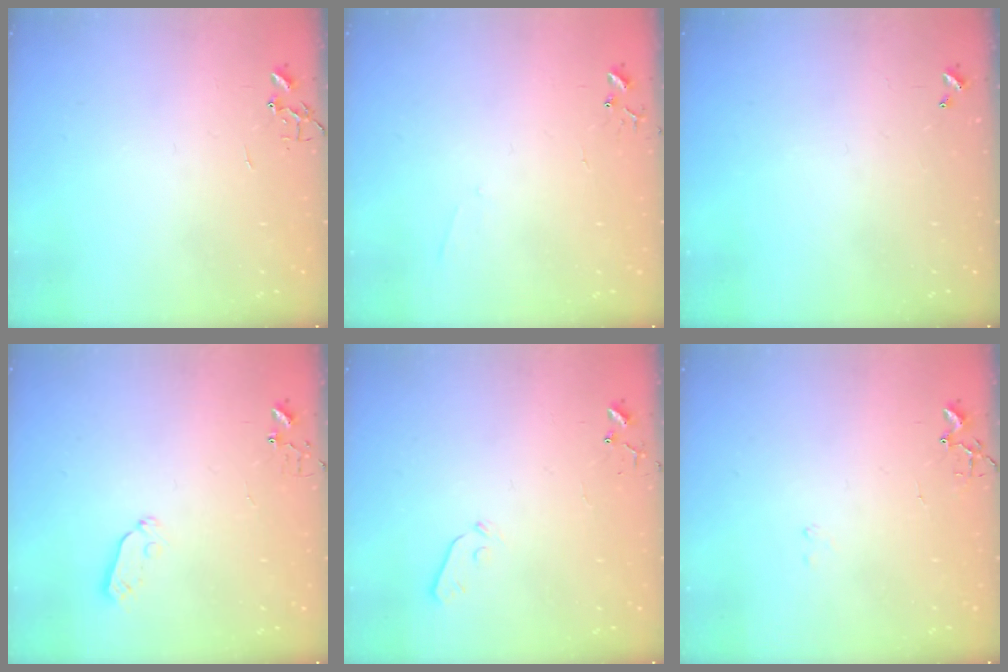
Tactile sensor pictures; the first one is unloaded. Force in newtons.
{"total": 3.8, "press": 3.7, "slide": 0.6}
{"total": 0.0}
{"total": 3.9, "press": 3.8, "slide": 0.6}
{"total": 3.6, "press": 3.6, "slide": 0.6}
{"total": 8.6, "press": 8.5, "slide": 0.7}